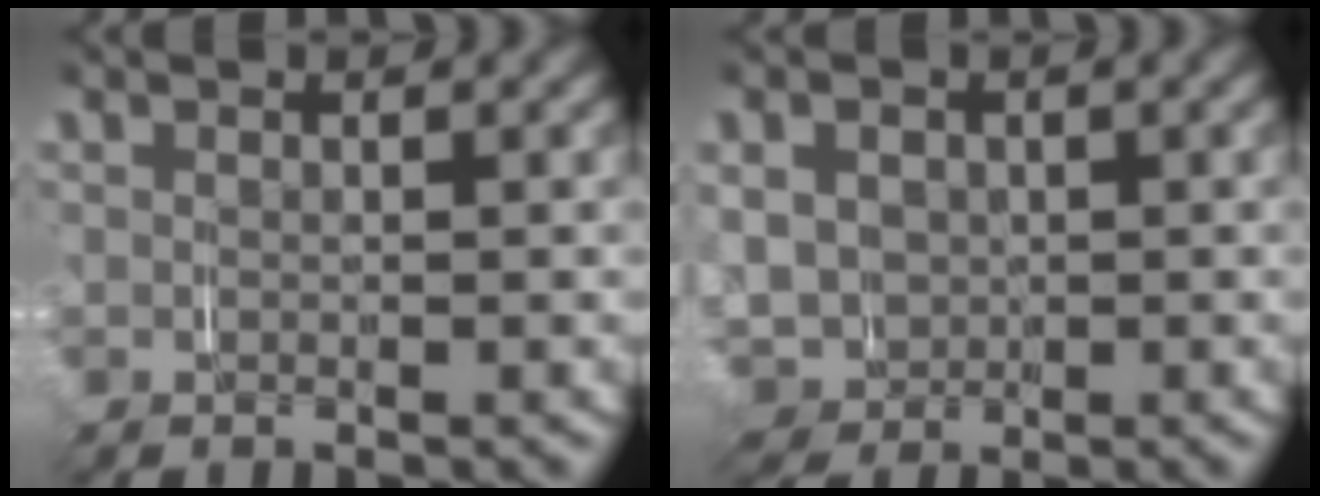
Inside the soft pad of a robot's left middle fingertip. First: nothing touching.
{"total": 5.2, "force": [-1.1, 5.0, 1.0], "torque": [-0.032, -0.040, -0.004]}